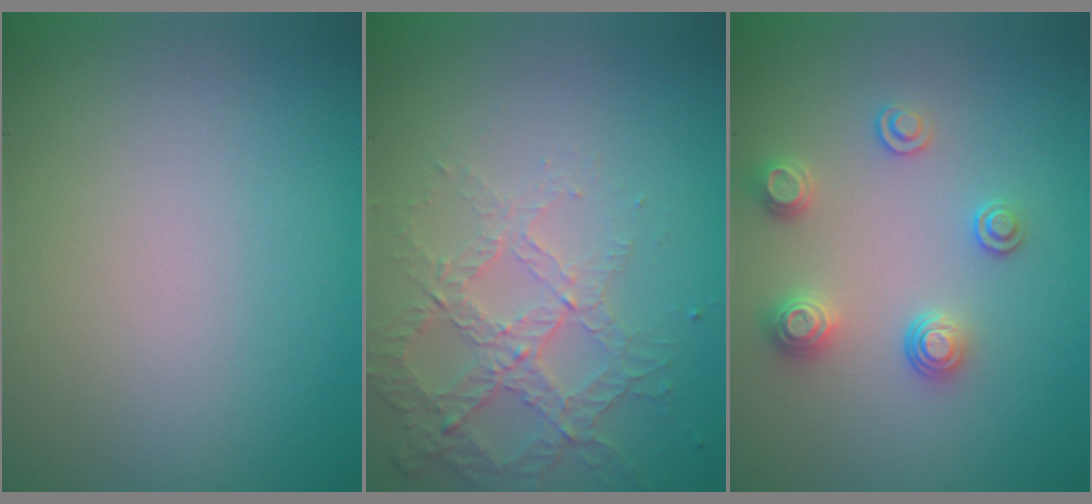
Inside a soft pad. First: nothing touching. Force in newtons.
{"total": 4.3, "press": 3.0, "slide": 3.0}
{"total": 2.6, "press": 2.6, "slide": 0.5}